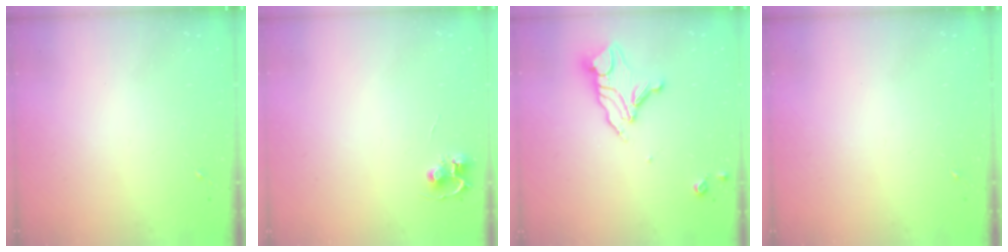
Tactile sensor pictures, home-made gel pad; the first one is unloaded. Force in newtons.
{"total": 4.7, "press": 4.7, "slide": 0.4}
{"total": 12.2, "press": 12.1, "slide": 1.2}
{"total": 0.0}